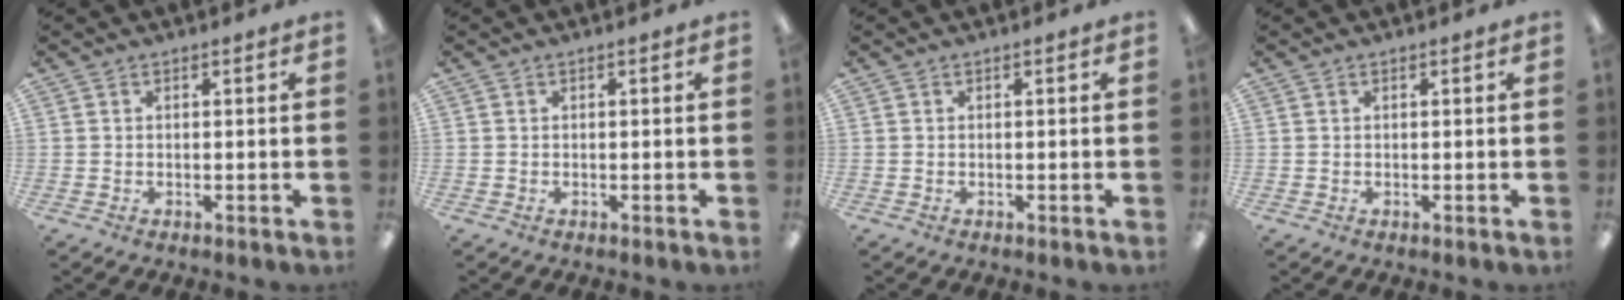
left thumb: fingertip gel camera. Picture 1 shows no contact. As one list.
[{"total": 0.0}, {"total": 0.0}, {"total": 0.0}]